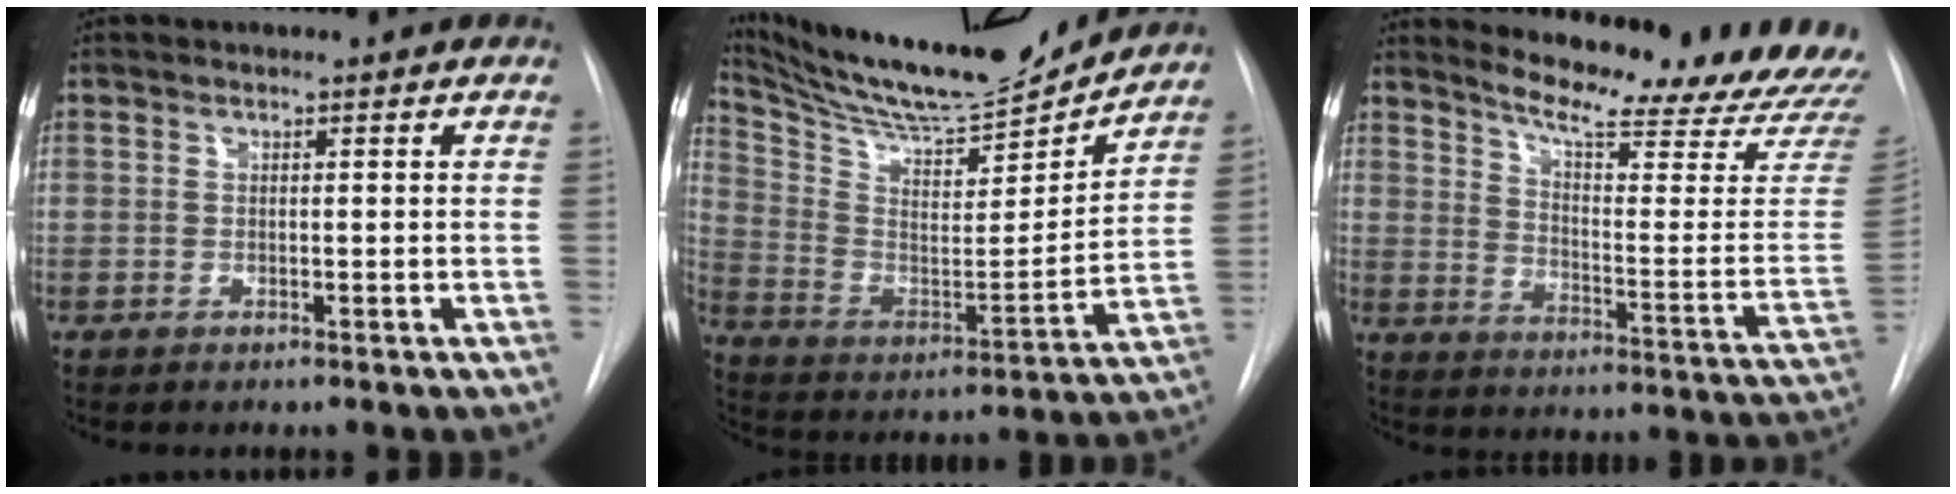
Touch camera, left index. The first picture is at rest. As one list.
[{"total": 22.7, "force": [20.9, 3.1, 8.4], "torque": [-0.164, -0.025, 0.330]}, {"total": 22.6, "force": [21.2, 1.8, 7.7], "torque": [-0.108, -0.120, 0.258]}]